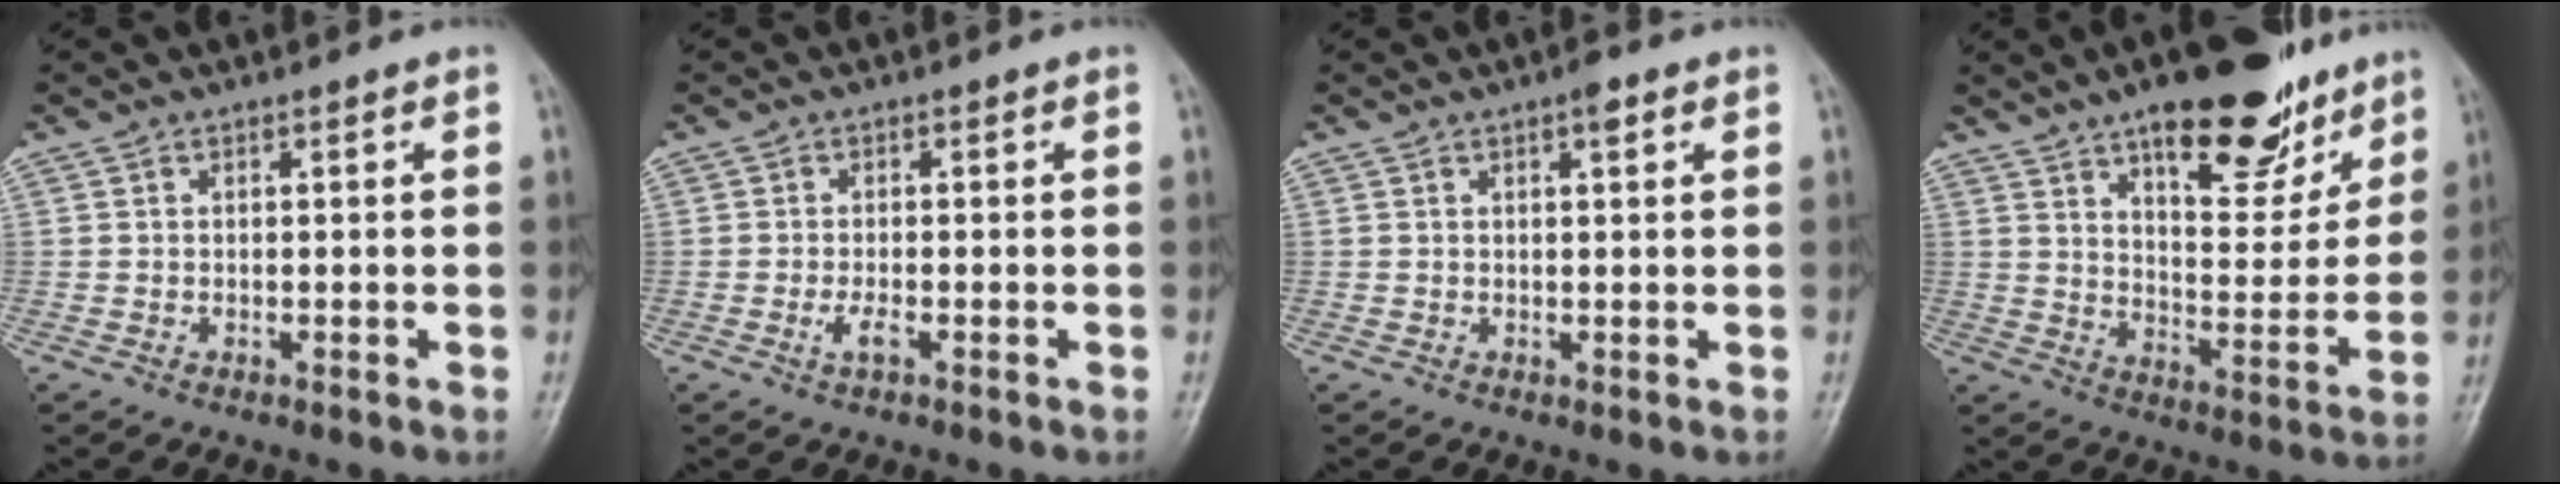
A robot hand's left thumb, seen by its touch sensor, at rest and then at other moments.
{"total": 2.1, "force": [-0.9, 0.8, 1.8], "torque": [-0.038, 0.001, -0.018]}
{"total": 2.2, "force": [1.1, 0.7, 1.7], "torque": [-0.021, -0.001, 0.013]}
{"total": 19.7, "force": [12.7, 7.8, 13.0], "torque": [-0.137, -0.067, 0.195]}